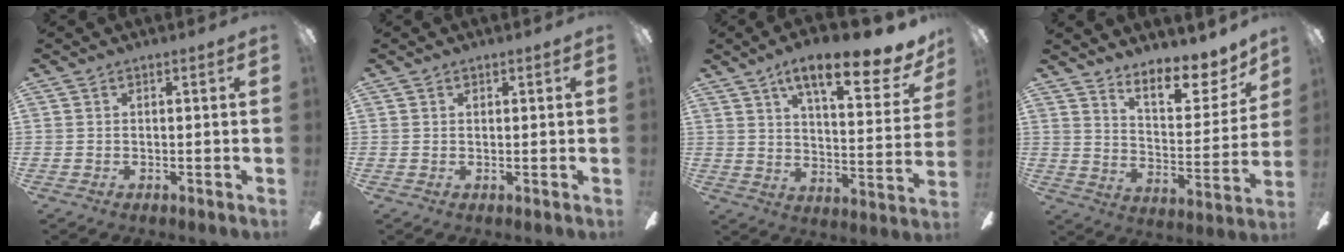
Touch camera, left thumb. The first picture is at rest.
{"total": 0.6, "force": [0.3, 0.4, 0.2], "torque": [-0.005, 0.001, 0.006]}
{"total": 16.1, "force": [11.1, 4.7, 10.6], "torque": [-0.158, -0.066, 0.179]}
{"total": 11.7, "force": [9.5, 4.2, 5.4], "torque": [-0.074, -0.078, 0.163]}